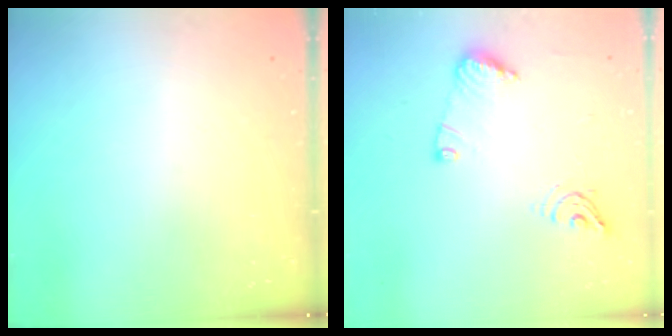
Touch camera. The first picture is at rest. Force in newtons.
{"total": 10.7, "press": 10.6, "slide": 1.1}